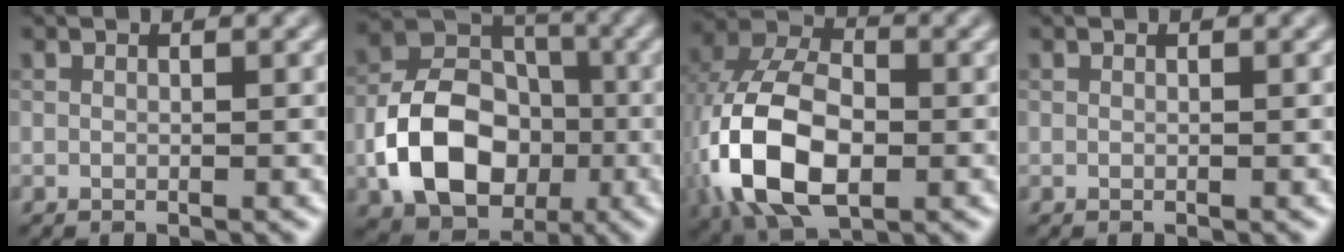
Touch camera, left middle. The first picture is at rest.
{"total": 9.7, "force": [-2.6, 7.1, 6.1], "torque": [-0.108, 0.003, -0.048]}
{"total": 12.2, "force": [-2.5, 7.7, 9.1], "torque": [-0.210, -0.008, -0.060]}
{"total": 0.0}